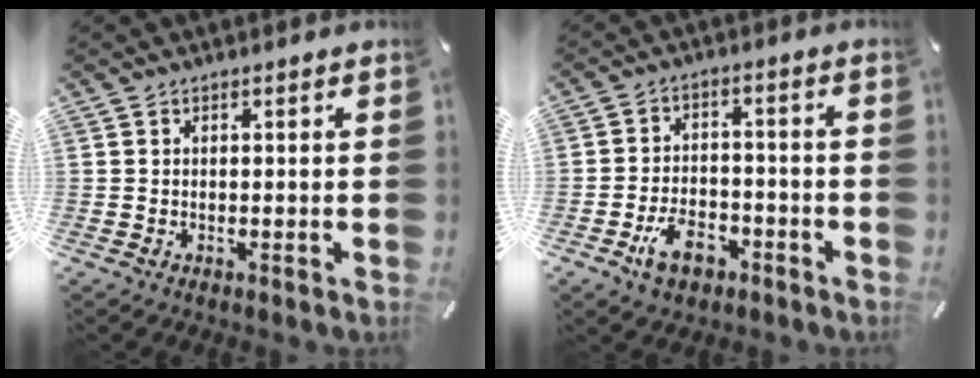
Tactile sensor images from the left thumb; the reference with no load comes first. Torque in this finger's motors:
{"motor_torque": [-0.02, 0.82, 0.22, 0.00, 0.20]}